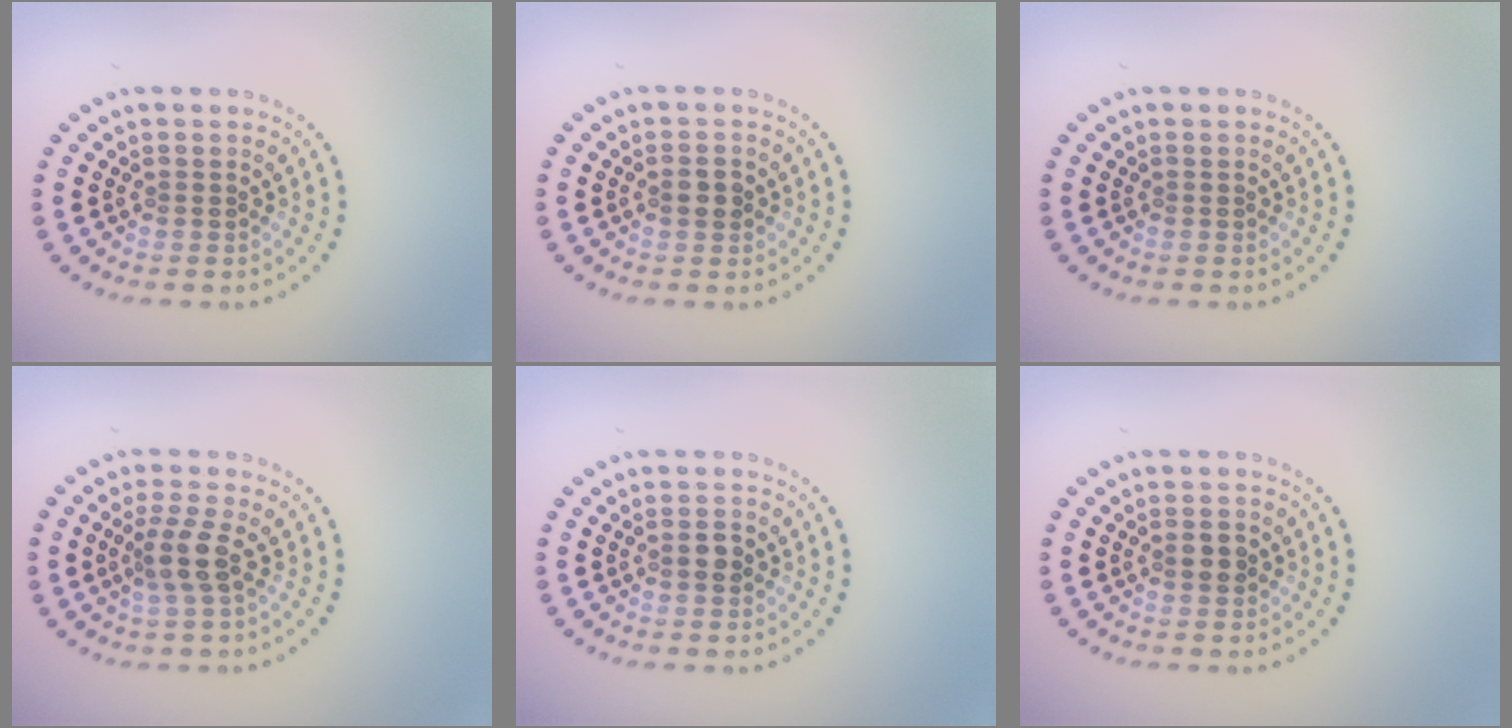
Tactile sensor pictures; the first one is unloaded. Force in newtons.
{"total": 1.6, "press": 1.6, "slide": 0.2}
{"total": 0.0}
{"total": 2.8, "press": 2.3, "slide": 1.7}
{"total": 1.4, "press": 1.3, "slide": 0.3}
{"total": 1.6, "press": 1.6, "slide": 0.2}